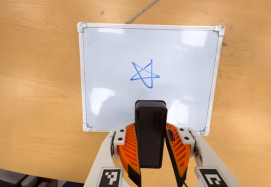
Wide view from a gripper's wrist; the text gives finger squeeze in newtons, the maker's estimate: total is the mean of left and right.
{"total": 9.4, "left": 7.8, "right": 11.1}